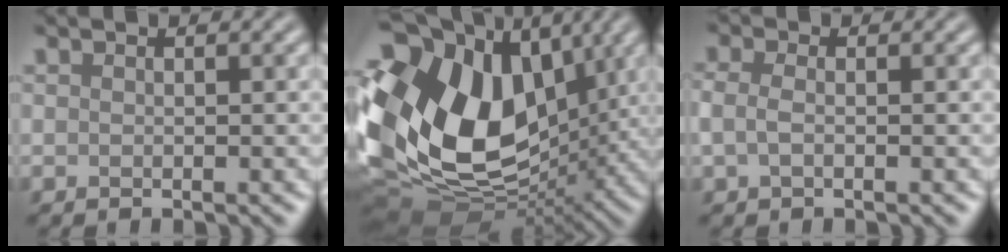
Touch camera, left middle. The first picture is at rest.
{"total": 19.0, "force": [2.6, 12.5, 14.0], "torque": [-0.296, -0.003, 0.052]}
{"total": 1.6, "force": [-0.2, 0.8, 1.3], "torque": [-0.035, 0.003, -0.010]}